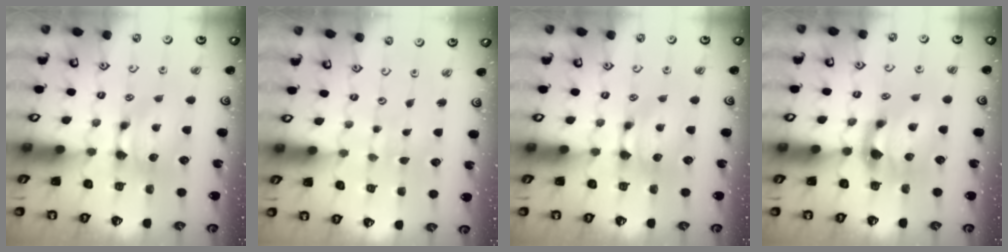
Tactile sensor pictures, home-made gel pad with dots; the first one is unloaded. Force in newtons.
{"total": 5.7, "press": 5.7, "slide": 0.2}
{"total": 0.0}
{"total": 2.4, "press": 2.0, "slide": 1.3}